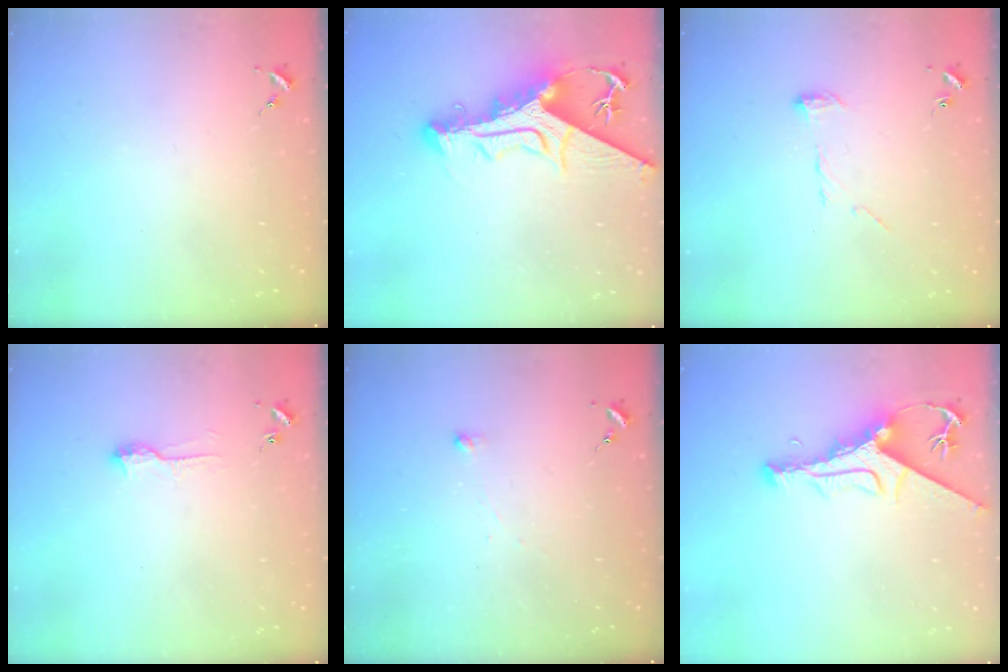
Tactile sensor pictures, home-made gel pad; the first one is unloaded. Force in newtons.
{"total": 15.2, "press": 15.1, "slide": 1.6}
{"total": 8.3, "press": 8.3, "slide": 0.6}
{"total": 6.6, "press": 6.5, "slide": 0.8}
{"total": 2.5, "press": 2.5, "slide": 0.2}
{"total": 11.0, "press": 10.9, "slide": 1.4}